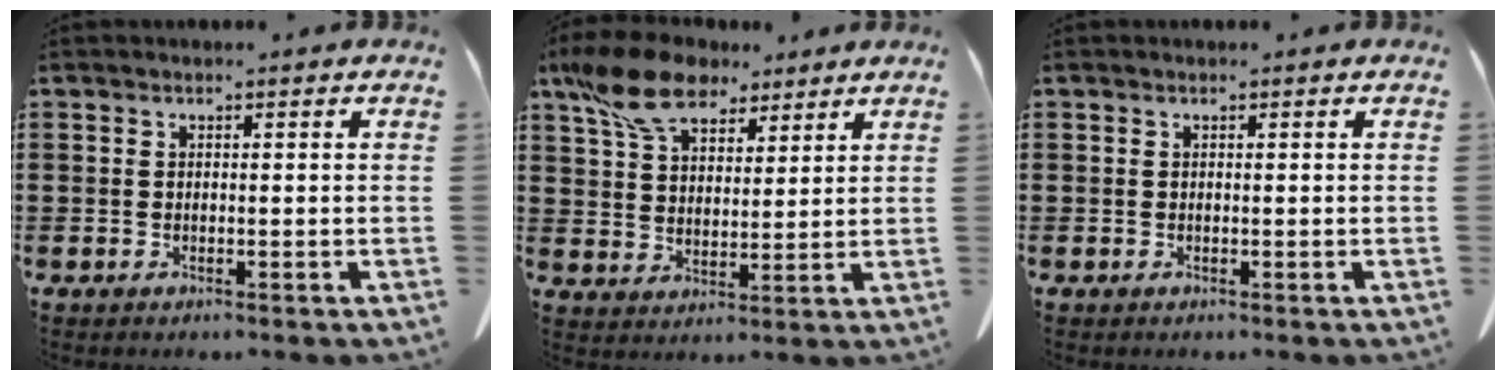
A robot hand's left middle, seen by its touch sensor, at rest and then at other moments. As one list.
[{"total": 10.5, "force": [7.7, 4.9, 5.2], "torque": [-0.128, -0.007, 0.147]}, {"total": 0.0}]